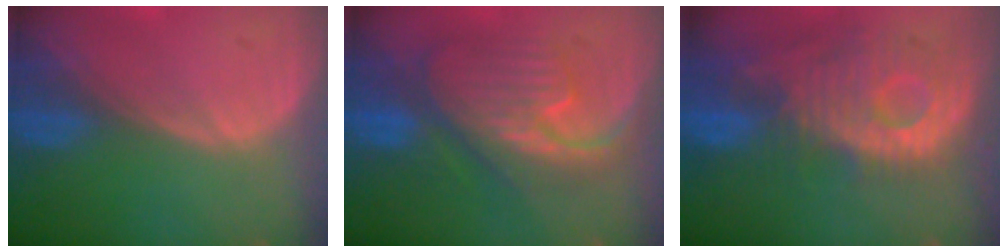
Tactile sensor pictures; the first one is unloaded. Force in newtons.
{"total": 9.2, "press": 9.2, "slide": 0.4}
{"total": 11.6, "press": 10.5, "slide": 4.9}